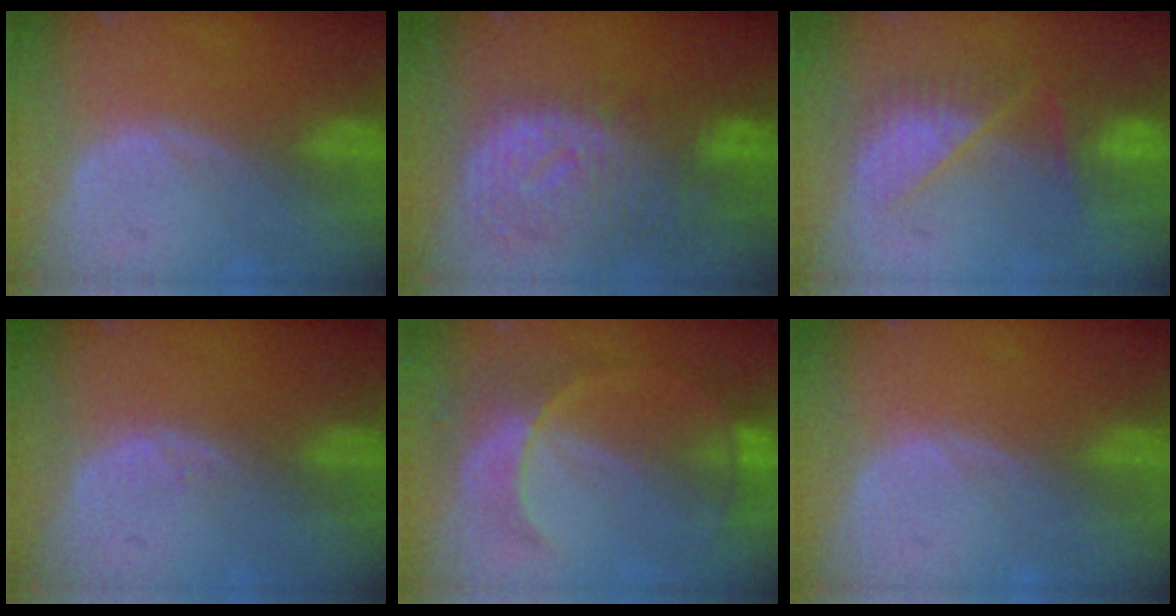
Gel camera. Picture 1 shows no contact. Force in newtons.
{"total": 11.3, "press": 9.9, "slide": 5.5}
{"total": 7.5, "press": 7.3, "slide": 1.9}
{"total": 0.7, "press": 0.6, "slide": 0.2}
{"total": 7.6, "press": 6.8, "slide": 3.5}
{"total": 0.0}